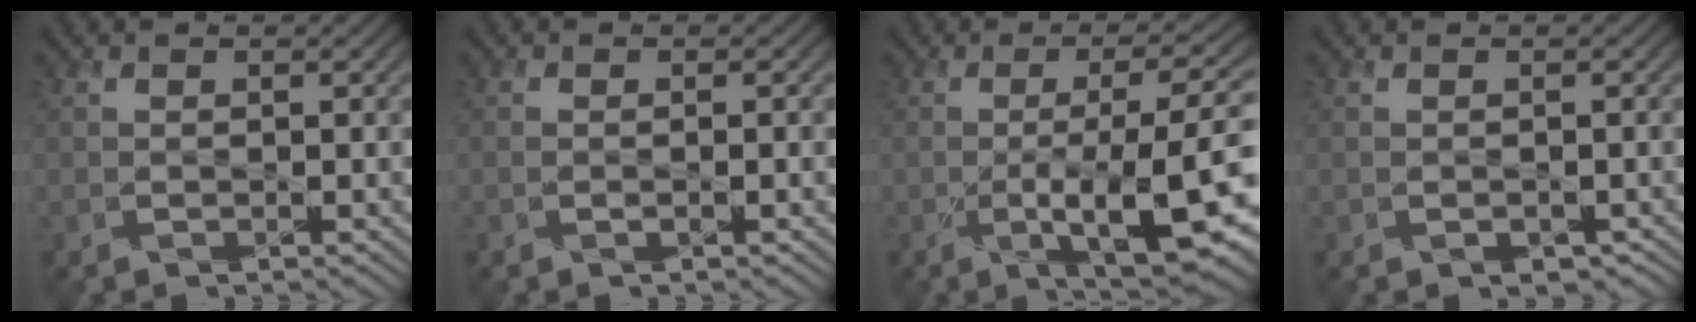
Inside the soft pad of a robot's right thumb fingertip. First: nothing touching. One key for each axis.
{"total": 0.8, "fx": -0.4, "fy": -0.1, "fz": 0.6, "tx": -0.012, "ty": 0.000, "tz": -0.009}
{"total": 12.2, "fx": -2.8, "fy": 2.8, "fz": 11.5, "tx": -0.162, "ty": 0.010, "tz": -0.039}
{"total": 0.9, "fx": -0.4, "fy": 0.6, "fz": 0.5, "tx": -0.011, "ty": -0.007, "tz": -0.003}